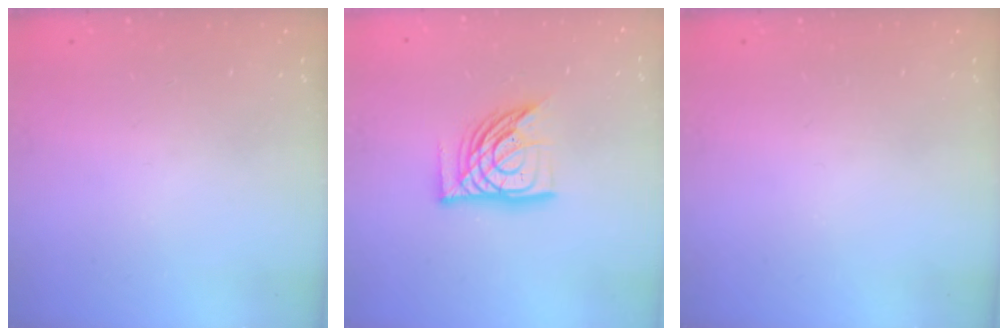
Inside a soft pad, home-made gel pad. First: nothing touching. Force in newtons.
{"total": 12.7, "press": 12.6, "slide": 1.5}
{"total": 0.0}